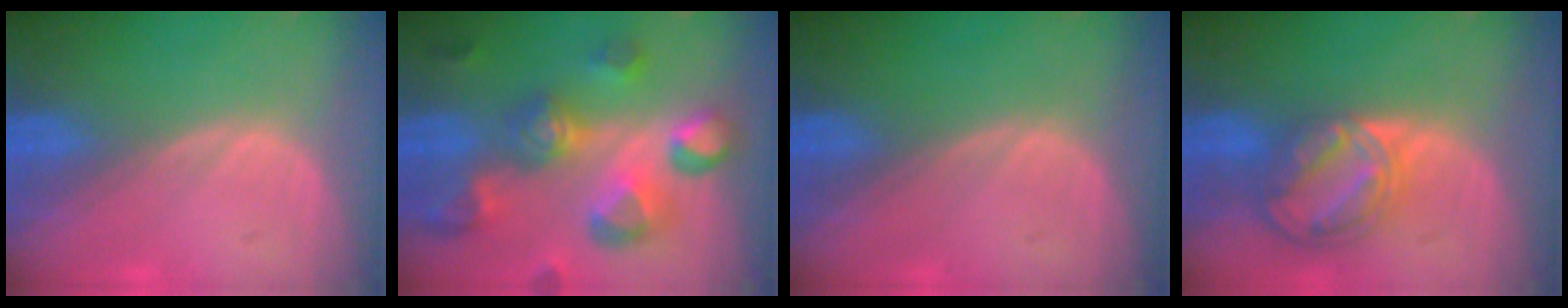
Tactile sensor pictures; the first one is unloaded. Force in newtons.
{"total": 11.3, "press": 10.1, "slide": 5.1}
{"total": 0.0}
{"total": 8.6, "press": 7.2, "slide": 4.6}